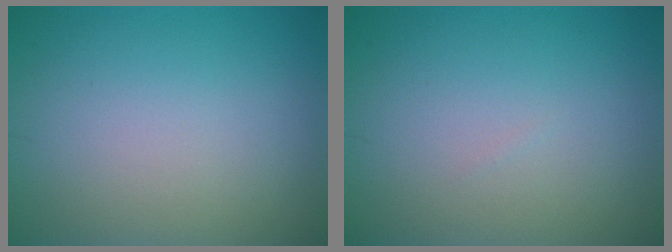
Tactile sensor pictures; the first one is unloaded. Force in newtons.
{"total": 0.0}